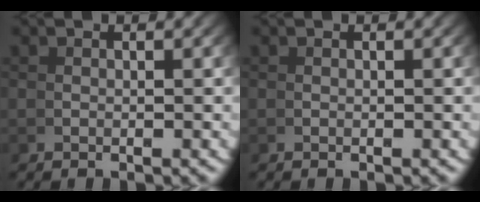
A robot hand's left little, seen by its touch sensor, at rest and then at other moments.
{"total": 0.0}